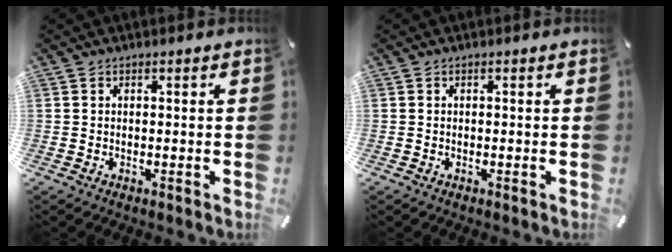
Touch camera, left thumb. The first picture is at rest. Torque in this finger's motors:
{"motor_torque": [0.03, 0.03, 0.00, 0.00, 0.00]}